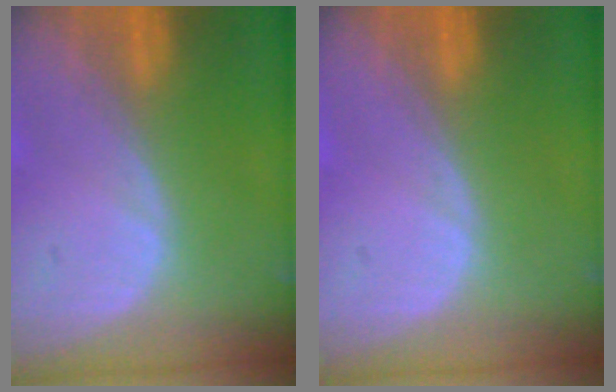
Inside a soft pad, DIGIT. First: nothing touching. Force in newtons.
{"total": 0.0}